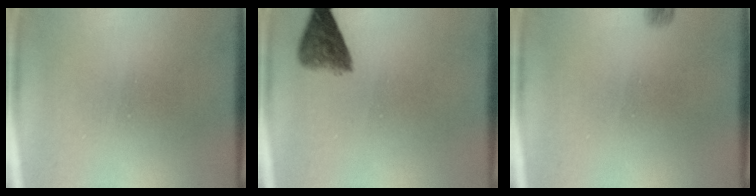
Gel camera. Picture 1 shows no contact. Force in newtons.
{"total": 4.8}
{"total": 1.3}